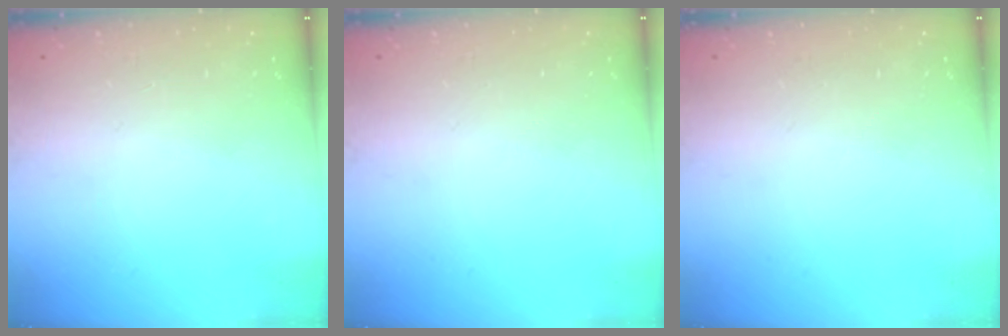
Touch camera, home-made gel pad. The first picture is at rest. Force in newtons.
{"total": 0.0}
{"total": 0.0}